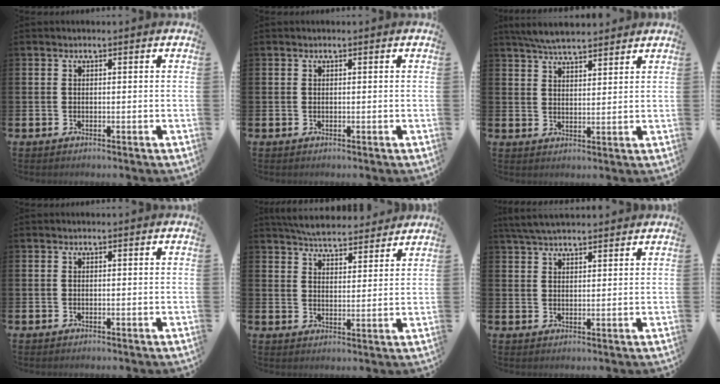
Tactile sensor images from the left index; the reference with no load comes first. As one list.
[{"total": 0.0}, {"total": 5.8, "force": [5.5, 0.9, 1.6], "torque": [-0.038, -0.019, 0.101]}, {"total": 0.0}, {"total": 5.7, "force": [5.6, 0.8, 0.7], "torque": [-0.025, -0.034, 0.100]}, {"total": 4.5, "force": [4.2, 0.9, 1.4], "torque": [-0.031, -0.012, 0.078]}]